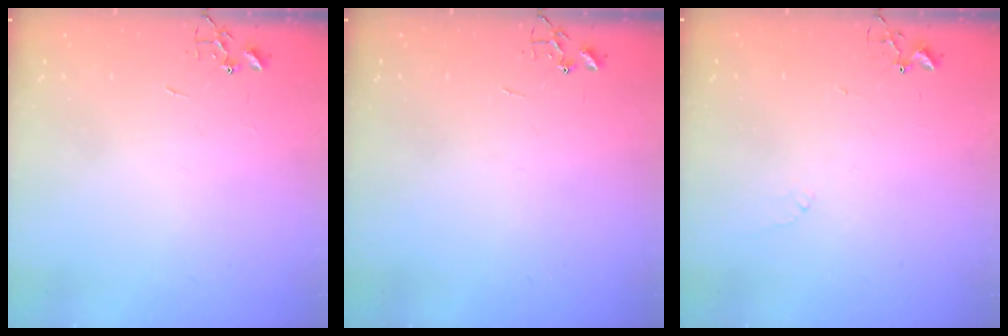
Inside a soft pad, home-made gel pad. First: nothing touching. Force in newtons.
{"total": 0.0}
{"total": 5.5, "press": 5.5, "slide": 0.8}